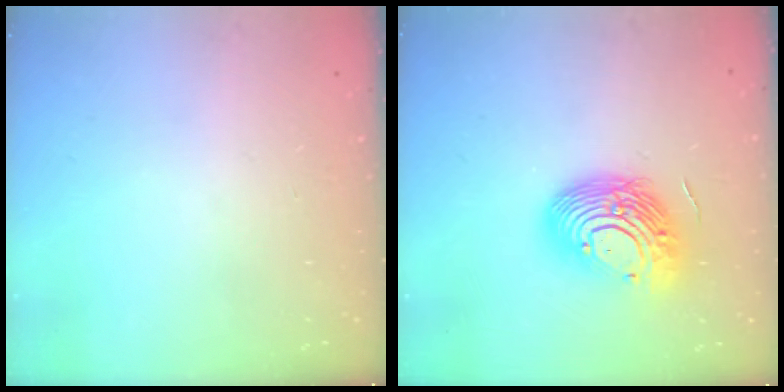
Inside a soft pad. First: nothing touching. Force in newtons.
{"total": 15.1, "press": 14.8, "slide": 2.7}